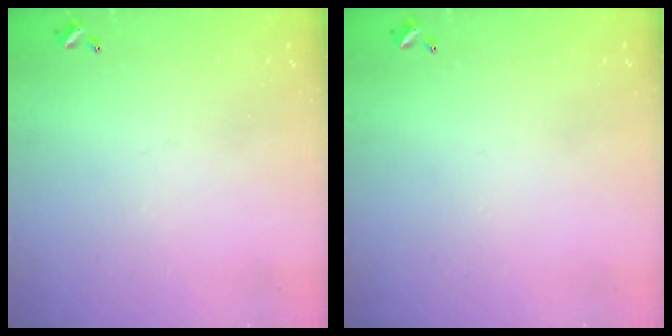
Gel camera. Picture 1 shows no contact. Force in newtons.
{"total": 0.0}